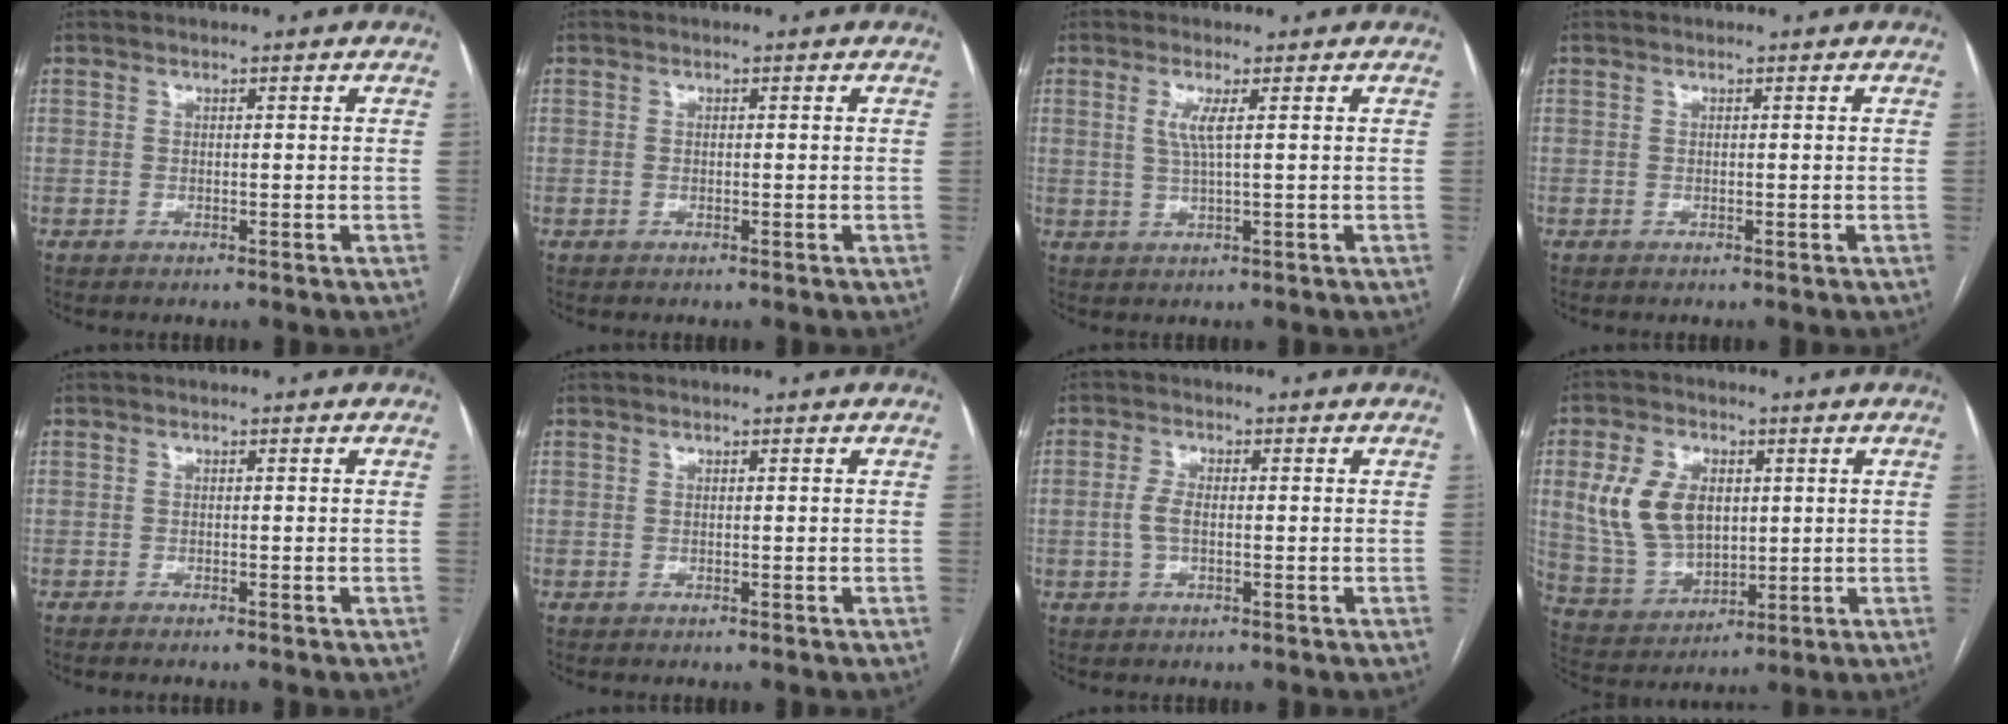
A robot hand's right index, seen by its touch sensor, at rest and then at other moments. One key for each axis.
{"total": 0.6, "fx": -0.1, "fy": 0.4, "fz": 0.4, "tx": -0.009, "ty": 0.001, "tz": -0.002}
{"total": 3.0, "fx": 0.8, "fy": -0.2, "fz": 2.8, "tx": -0.066, "ty": -0.002, "tz": 0.017}
{"total": 0.0}
{"total": 1.8, "fx": -1.6, "fy": 0.0, "fz": 0.8, "tx": -0.011, "ty": -0.001, "tz": -0.019}
{"total": 0.0}
{"total": 3.0, "fx": -0.4, "fy": 1.3, "fz": 2.7, "tx": -0.063, "ty": 0.005, "tz": -0.007}
{"total": 12.2, "fx": 2.6, "fy": 8.8, "fz": 8.1, "tx": -0.182, "ty": 0.024, "tz": 0.067}